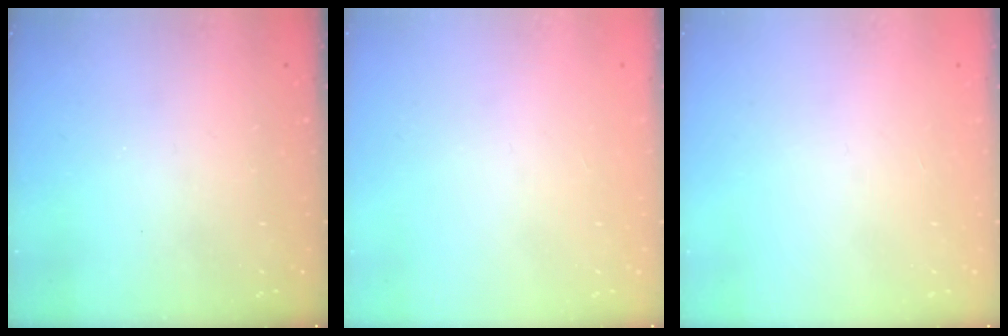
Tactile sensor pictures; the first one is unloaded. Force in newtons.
{"total": 0.0}
{"total": 0.0}